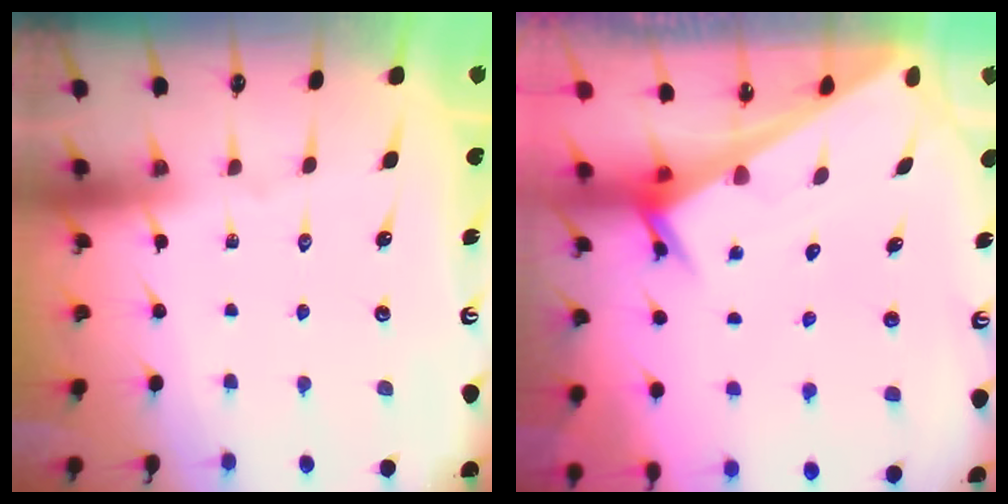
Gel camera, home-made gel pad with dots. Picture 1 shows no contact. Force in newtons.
{"total": 3.3, "press": 3.3, "slide": 0.3}